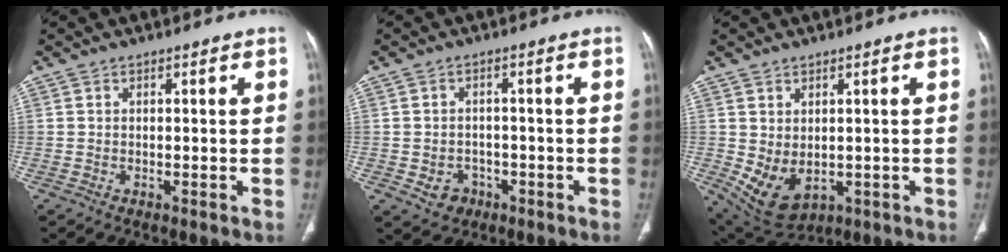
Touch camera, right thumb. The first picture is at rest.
{"total": 4.3, "force": [-1.7, 3.6, 1.6], "torque": [-0.010, 0.013, -0.017]}
{"total": 8.2, "force": [-0.7, 5.3, 6.1], "torque": [-0.103, -0.004, 0.018]}